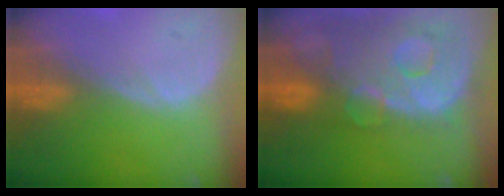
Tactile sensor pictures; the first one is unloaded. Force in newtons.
{"total": 13.7, "press": 11.2, "slide": 8.0}